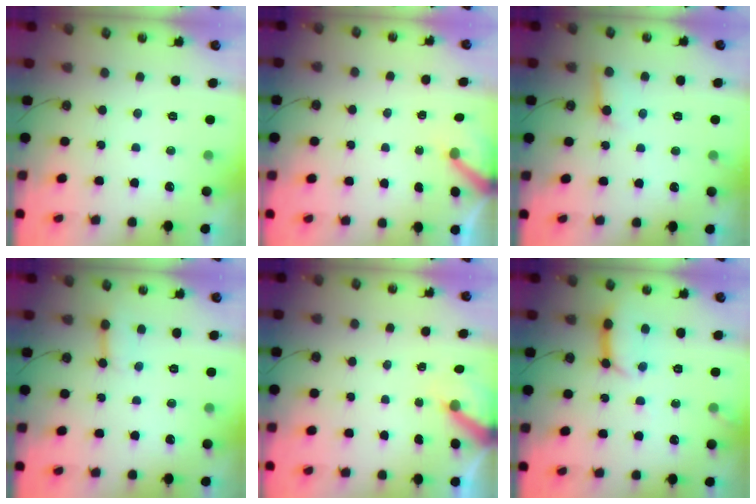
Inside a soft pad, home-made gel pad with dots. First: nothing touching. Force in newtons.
{"total": 2.9, "press": 2.9, "slide": 0.3}
{"total": 6.3, "press": 6.3, "slide": 0.7}
{"total": 3.9, "press": 3.9, "slide": 0.3}
{"total": 5.4, "press": 5.4, "slide": 0.2}
{"total": 9.8, "press": 9.8, "slide": 1.0}